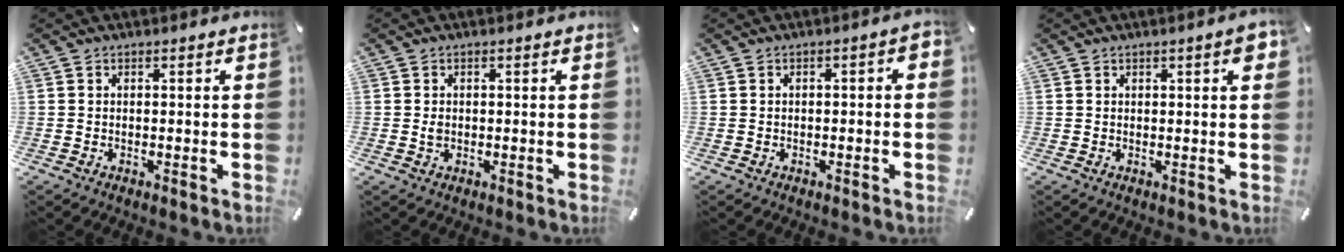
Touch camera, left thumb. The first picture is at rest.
{"total": 1.2, "force": [0.1, 1.0, 0.8], "torque": [-0.009, -0.001, -0.001]}
{"total": 2.1, "force": [-0.7, 0.9, 1.8], "torque": [-0.029, 0.005, -0.013]}
{"total": 3.0, "force": [1.1, 0.7, 2.7], "torque": [-0.044, 0.001, 0.016]}